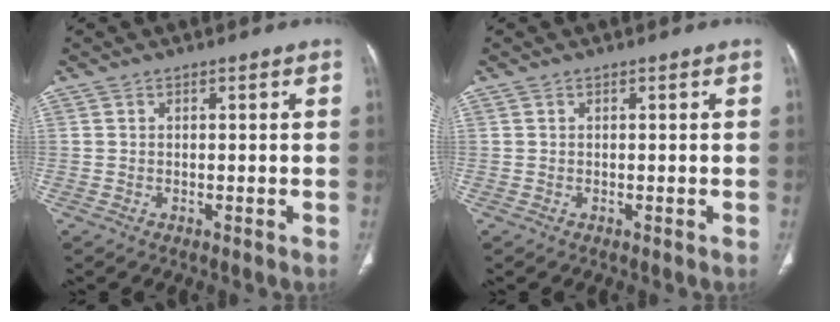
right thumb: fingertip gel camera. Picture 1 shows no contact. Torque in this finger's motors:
{"motor_torque": [-1.05, -1.33, -0.60, 0.80, -0.09]}